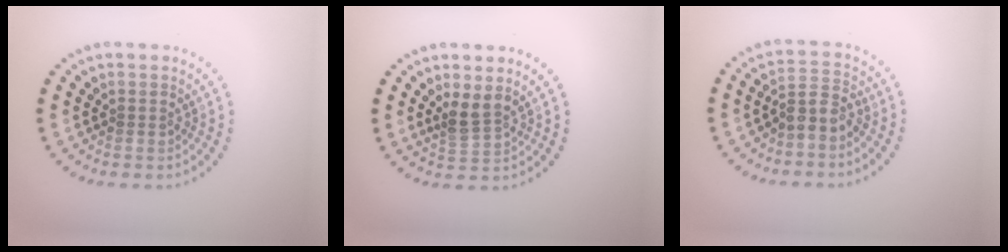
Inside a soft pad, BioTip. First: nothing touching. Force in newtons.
{"total": 2.3, "press": 1.8, "slide": 1.5}
{"total": 2.5, "press": 1.9, "slide": 1.6}